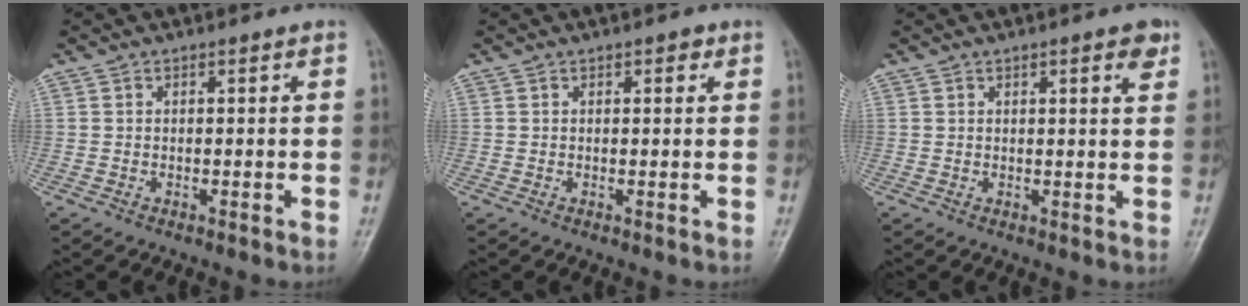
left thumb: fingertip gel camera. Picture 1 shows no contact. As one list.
[{"total": 1.4, "force": [0.7, 0.8, 0.9], "torque": [-0.004, 0.001, 0.006]}, {"total": 3.2, "force": [1.8, 0.8, 2.5], "torque": [-0.027, -0.007, 0.021]}]